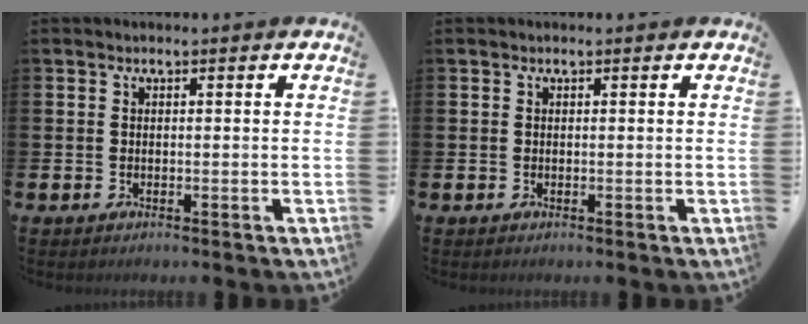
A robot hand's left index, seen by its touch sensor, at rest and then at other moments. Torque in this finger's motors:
{"motor_torque": [0.18, -0.31, 0.04, 0.01]}